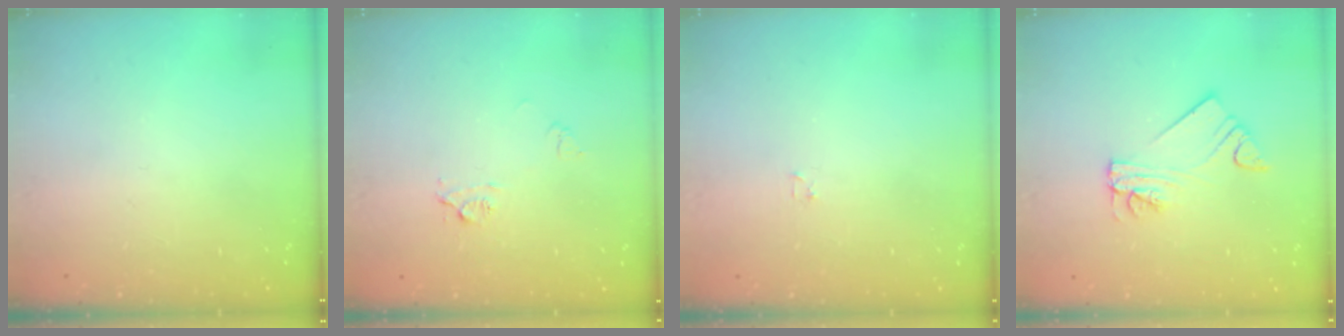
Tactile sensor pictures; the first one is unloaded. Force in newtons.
{"total": 6.0, "press": 5.9, "slide": 0.5}
{"total": 1.2, "press": 1.2, "slide": 0.2}
{"total": 4.5, "press": 4.5, "slide": 0.3}